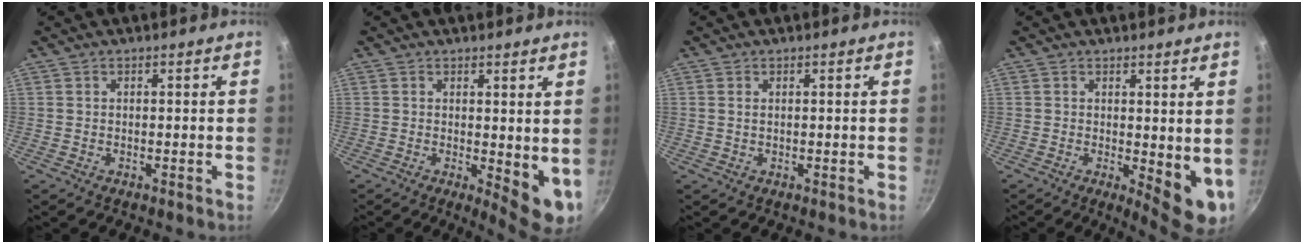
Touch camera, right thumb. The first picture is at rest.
{"total": 7.3, "force": [0.8, 2.9, 6.6], "torque": [-0.074, -0.011, 0.017]}
{"total": 0.8, "force": [0.2, 0.5, 0.6], "torque": [-0.011, 0.001, 0.004]}
{"total": 7.9, "force": [0.8, 3.2, 7.2], "torque": [-0.078, -0.013, 0.018]}